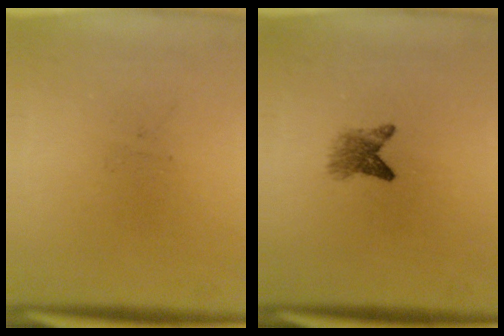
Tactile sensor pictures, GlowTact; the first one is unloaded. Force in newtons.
{"total": 2.7}